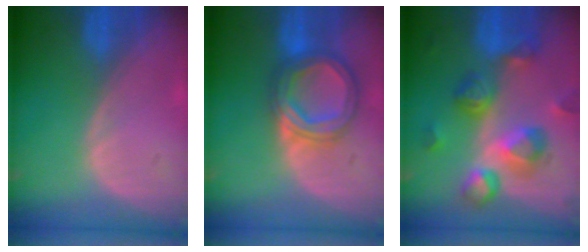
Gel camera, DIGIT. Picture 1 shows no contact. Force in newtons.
{"total": 7.8, "press": 7.8, "slide": 0.5}
{"total": 10.6, "press": 9.5, "slide": 4.7}